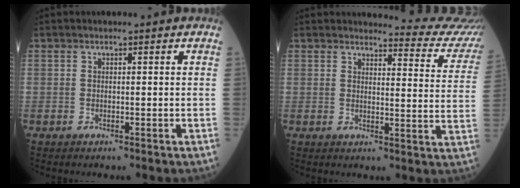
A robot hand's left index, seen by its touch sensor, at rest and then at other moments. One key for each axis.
{"total": 13.1, "fx": 13.1, "fy": 0.1, "fz": 0.9, "tx": 0.011, "ty": -0.105, "tz": 0.115}